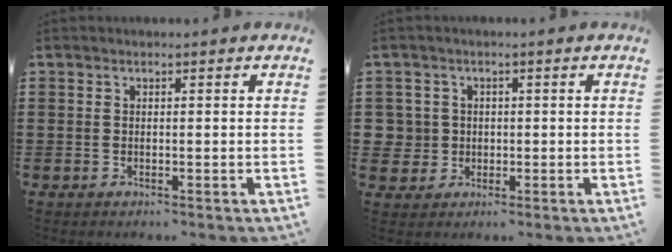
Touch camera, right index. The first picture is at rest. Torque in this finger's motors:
{"motor_torque": [1.07, 1.07, 0.15, 0.01]}